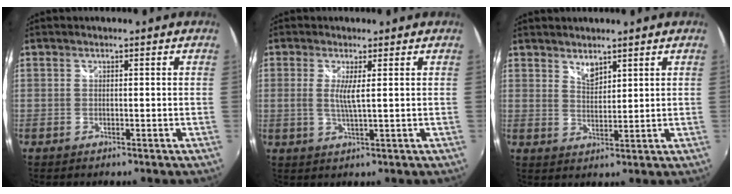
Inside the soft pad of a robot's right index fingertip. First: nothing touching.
{"total": 3.3, "force": [0.6, 0.1, 3.2], "torque": [-0.062, -0.008, 0.008]}
{"total": 3.2, "force": [2.7, 1.1, 1.2], "torque": [-0.017, 0.000, 0.048]}